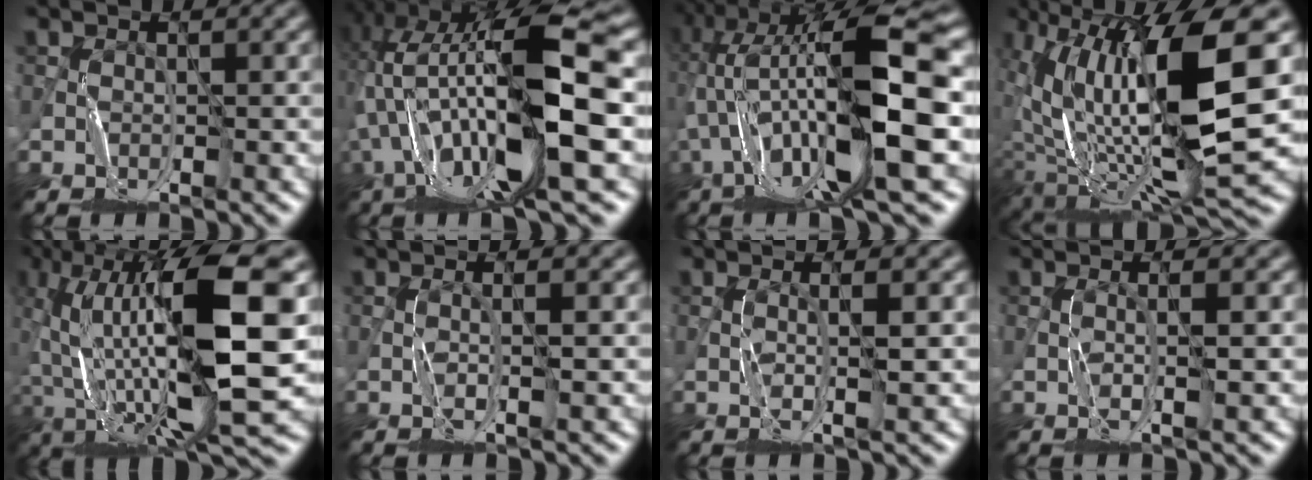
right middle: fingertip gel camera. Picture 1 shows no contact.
{"total": 15.6, "force": [-1.3, 4.6, 14.8], "torque": [-0.281, 0.017, -0.014]}
{"total": 14.9, "force": [0.1, 4.0, 14.4], "torque": [-0.273, 0.022, 0.013]}
{"total": 15.3, "force": [1.1, 5.6, 14.2], "torque": [-0.272, 0.001, 0.029]}
{"total": 15.1, "force": [-0.5, 4.9, 14.3], "torque": [-0.272, 0.025, -0.013]}
{"total": 1.2, "force": [0.0, 0.1, 1.2], "torque": [-0.019, 0.001, -0.002]}
{"total": 2.0, "force": [0.2, 0.3, 2.0], "torque": [-0.028, 0.000, 0.004]}
{"total": 1.6, "force": [0.1, 0.2, 1.6], "torque": [-0.022, 0.001, -0.001]}